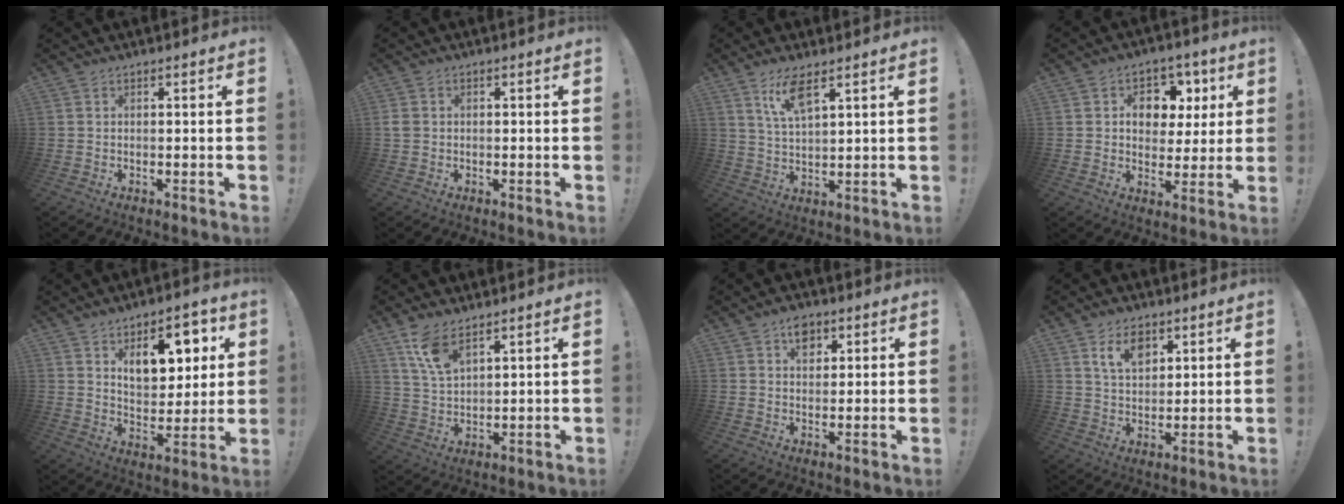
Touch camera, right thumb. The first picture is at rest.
{"total": 2.0, "force": [0.1, 1.7, 1.1], "torque": [-0.018, 0.006, 0.003]}
{"total": 8.2, "force": [4.9, 2.1, 6.2], "torque": [-0.123, -0.012, 0.087]}
{"total": 9.9, "force": [2.9, 8.4, 4.4], "torque": [-0.057, -0.009, 0.059]}
{"total": 12.9, "force": [6.1, 7.5, 8.6], "torque": [-0.119, -0.021, 0.109]}
{"total": 8.8, "force": [6.0, 3.7, 5.3], "torque": [-0.092, -0.029, 0.112]}
{"total": 5.2, "force": [2.6, 3.8, 2.5], "torque": [-0.020, -0.007, 0.043]}
{"total": 8.2, "force": [4.6, 4.9, 4.6], "torque": [-0.082, -0.011, 0.087]}